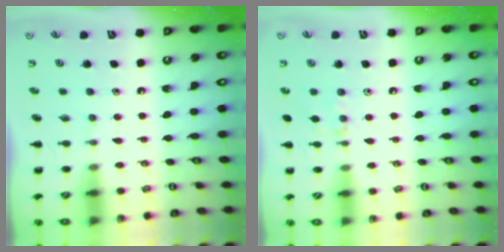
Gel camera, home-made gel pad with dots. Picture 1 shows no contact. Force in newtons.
{"total": 7.0, "press": 6.9, "slide": 1.3}